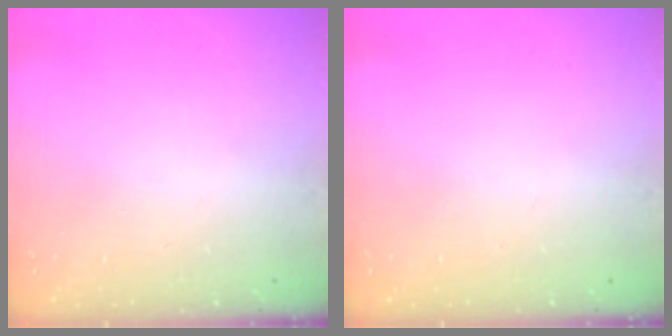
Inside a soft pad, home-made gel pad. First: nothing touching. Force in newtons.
{"total": 0.0}